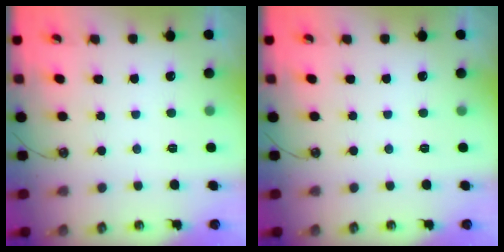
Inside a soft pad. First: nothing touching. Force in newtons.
{"total": 0.0}